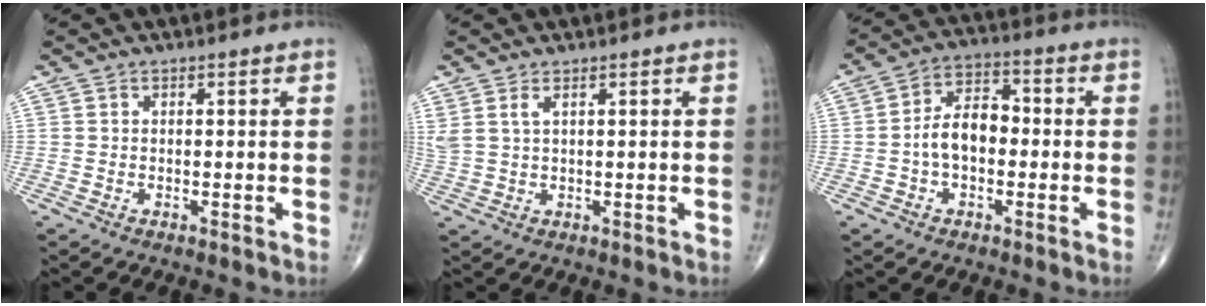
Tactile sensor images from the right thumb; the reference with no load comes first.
{"total": 3.2, "force": [1.7, 1.1, 2.5], "torque": [-0.066, 0.006, 0.044]}
{"total": 8.4, "force": [-1.1, 5.3, 6.5], "torque": [-0.099, 0.033, -0.030]}